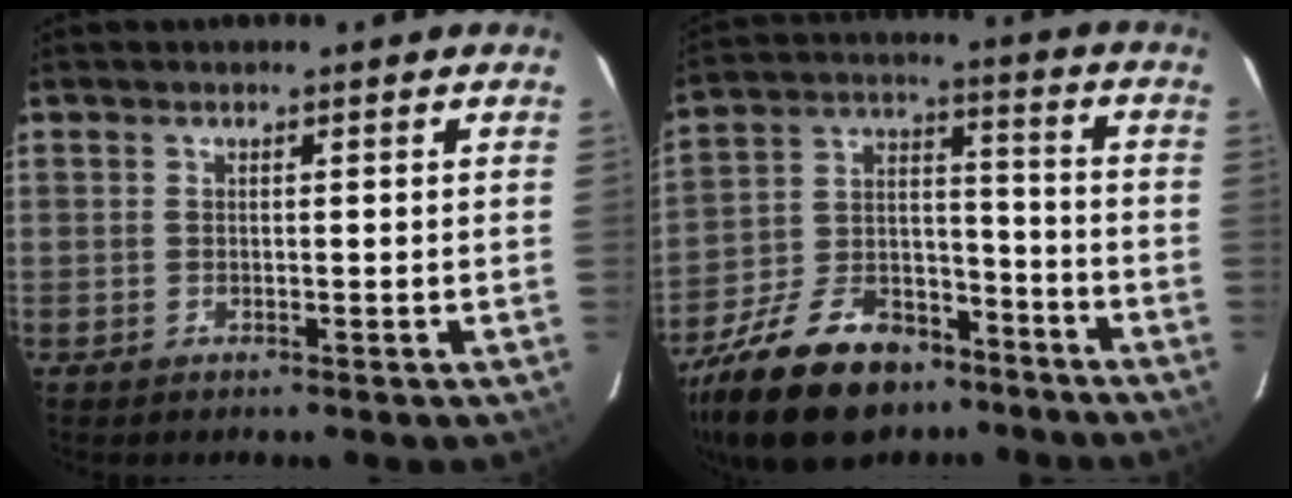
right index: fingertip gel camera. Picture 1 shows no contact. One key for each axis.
{"total": 23.4, "fx": -16.5, "fy": 12.0, "fz": 11.5, "tx": -0.257, "ty": 0.012, "tz": -0.263}